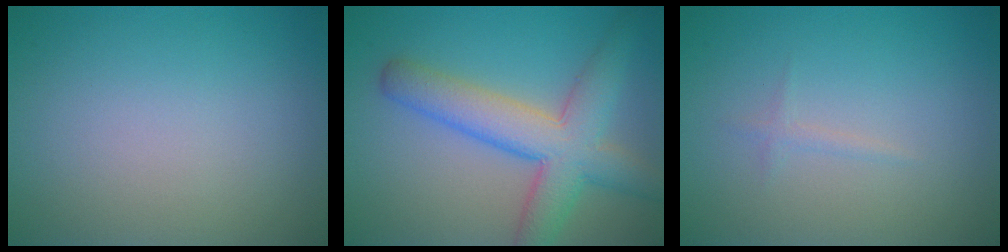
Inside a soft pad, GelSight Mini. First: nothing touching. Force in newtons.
{"total": 6.8, "press": 6.8, "slide": 0.2}
{"total": 0.7, "press": 0.7, "slide": 0.1}